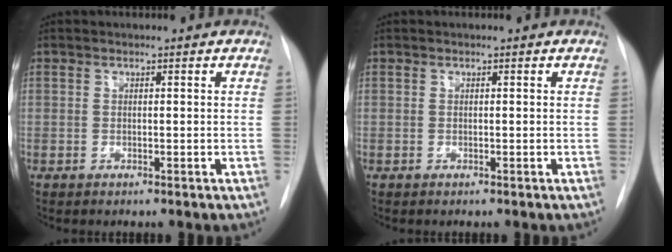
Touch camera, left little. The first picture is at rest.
{"total": 0.0}